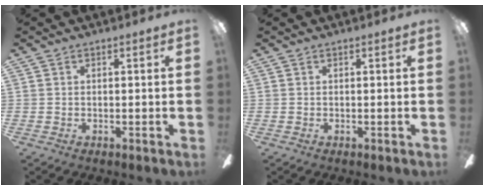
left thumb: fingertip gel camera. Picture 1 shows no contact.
{"total": 0.0}